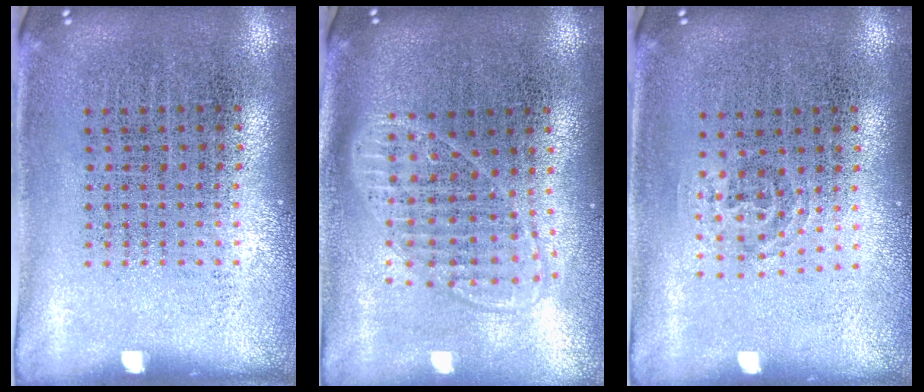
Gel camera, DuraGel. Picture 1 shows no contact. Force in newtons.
{"total": 1.8, "press": 1.5, "slide": 1.0}
{"total": 0.9, "press": 0.6, "slide": 0.7}